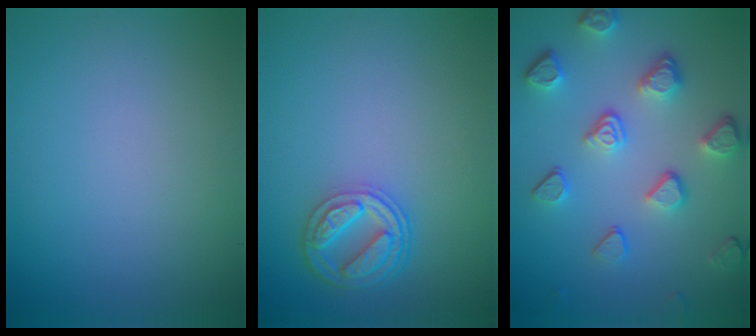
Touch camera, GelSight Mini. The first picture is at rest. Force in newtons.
{"total": 4.2, "press": 3.4, "slide": 2.4}
{"total": 5.0, "press": 3.9, "slide": 3.1}